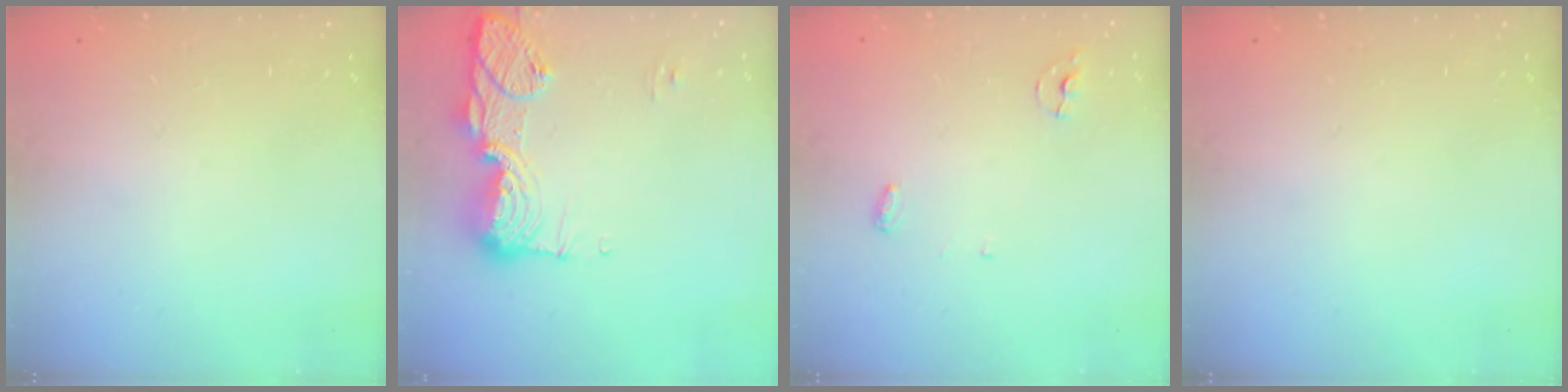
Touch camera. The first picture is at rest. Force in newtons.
{"total": 14.7, "press": 14.7, "slide": 1.4}
{"total": 3.8, "press": 3.8, "slide": 0.3}
{"total": 0.0}